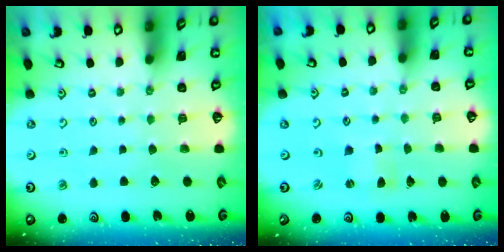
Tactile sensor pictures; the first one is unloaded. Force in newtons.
{"total": 0.0}